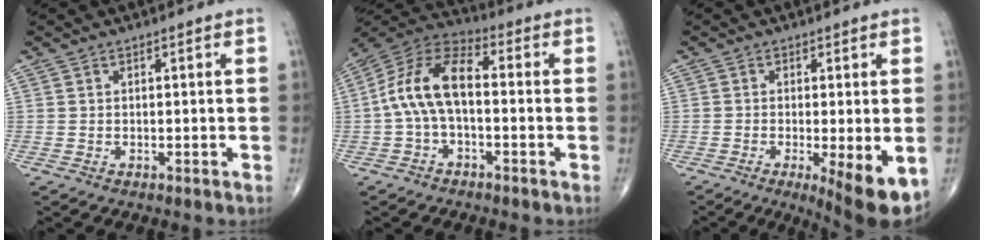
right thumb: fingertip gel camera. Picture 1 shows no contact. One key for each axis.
{"total": 11.9, "fx": -0.6, "fy": 6.1, "fz": 10.2, "tx": -0.198, "ty": 0.040, "tz": -0.024}
{"total": 9.4, "fx": -3.2, "fy": 2.1, "fz": 8.6, "tx": -0.123, "ty": -0.023, "tz": -0.045}